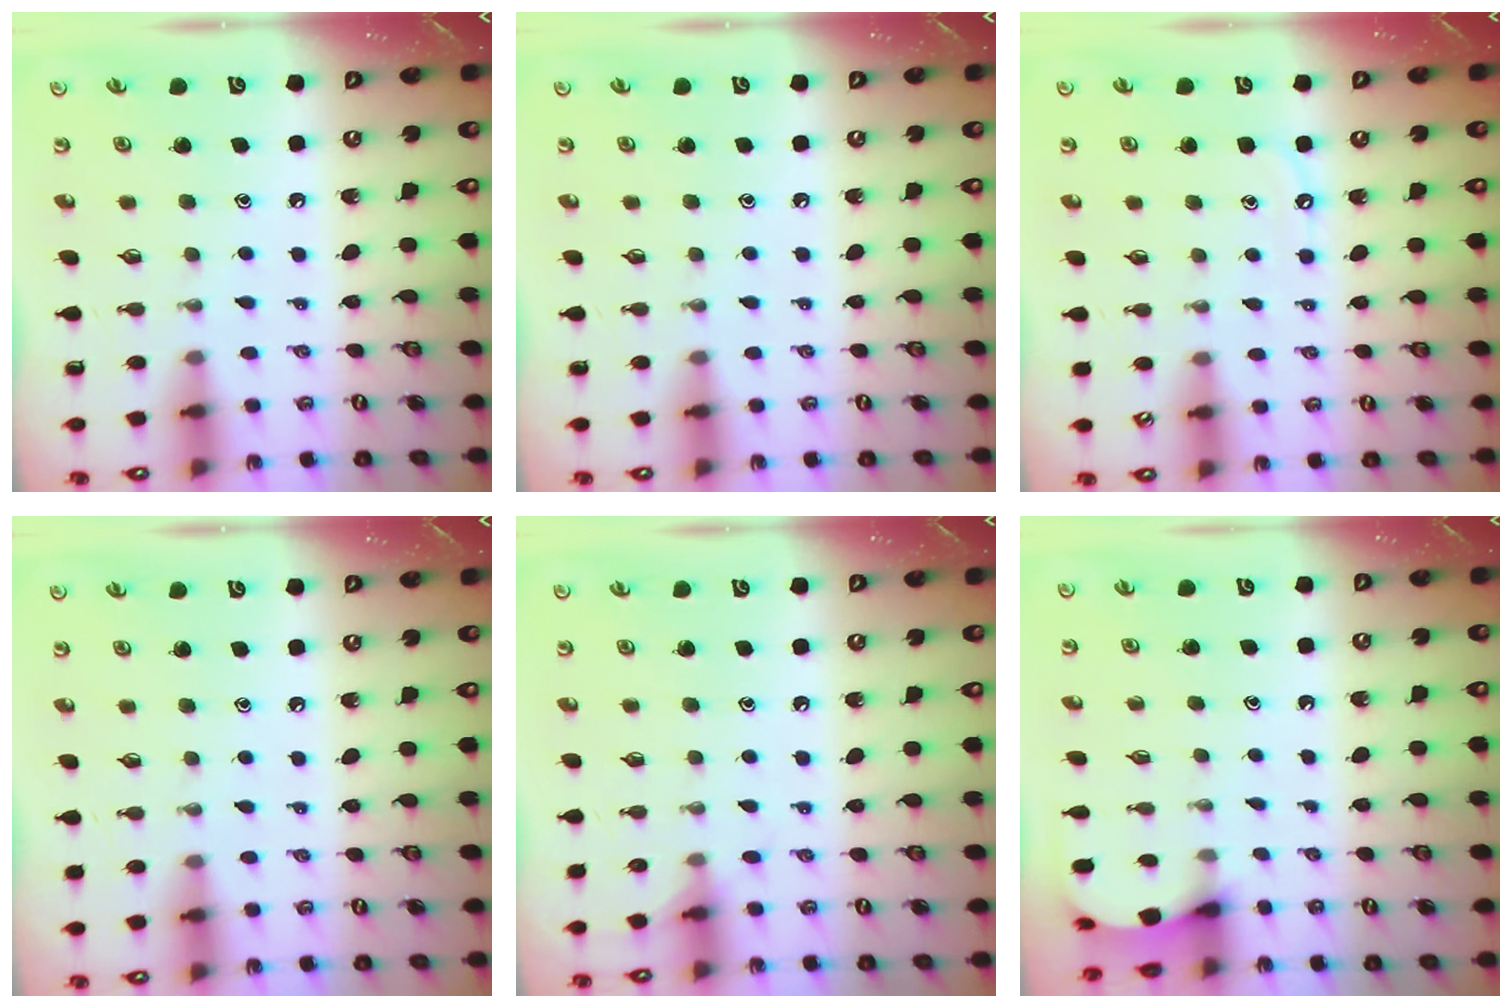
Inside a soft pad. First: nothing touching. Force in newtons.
{"total": 0.0}
{"total": 6.0, "press": 5.9, "slide": 0.6}
{"total": 2.8, "press": 2.8, "slide": 0.4}
{"total": 6.0, "press": 6.0, "slide": 0.6}
{"total": 2.4, "press": 2.4, "slide": 0.3}